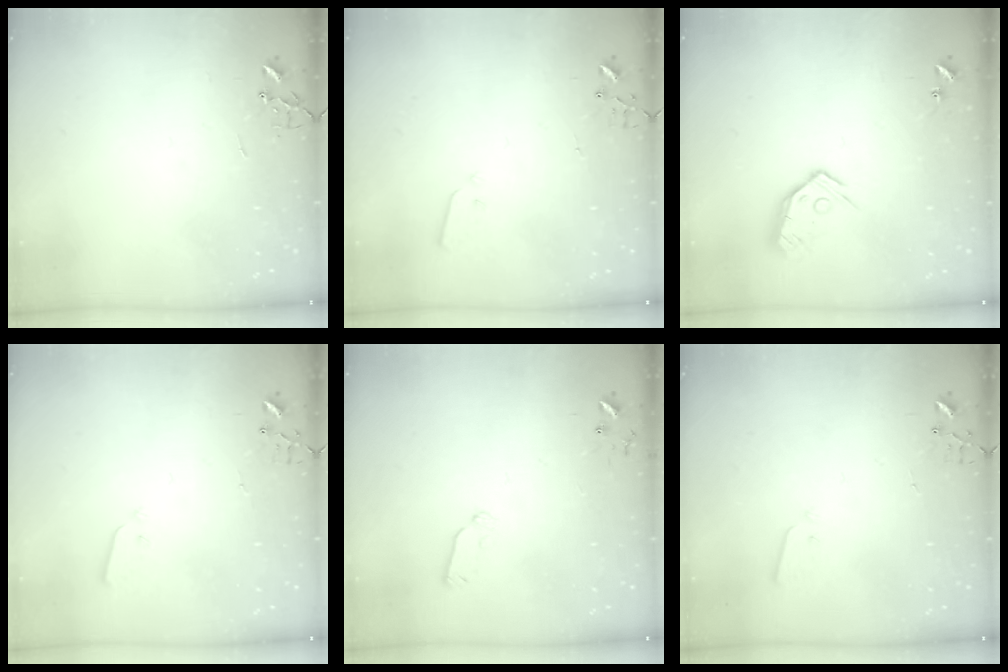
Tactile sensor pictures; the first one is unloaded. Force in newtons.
{"total": 3.2, "press": 3.2, "slide": 0.1}
{"total": 9.9, "press": 9.9, "slide": 0.8}
{"total": 3.0, "press": 3.0, "slide": 0.3}
{"total": 5.9, "press": 5.9, "slide": 0.8}
{"total": 2.1, "press": 2.0, "slide": 0.4}